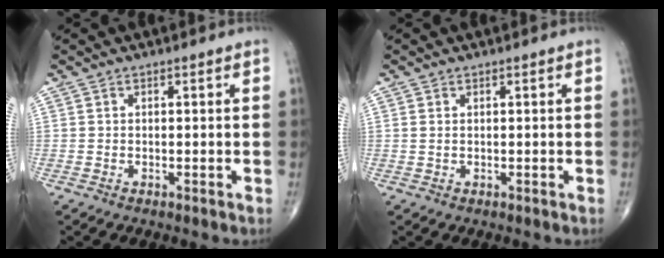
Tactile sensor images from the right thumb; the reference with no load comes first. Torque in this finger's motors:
{"motor_torque": [-0.25, -0.32, -0.19, -0.11, -0.05]}